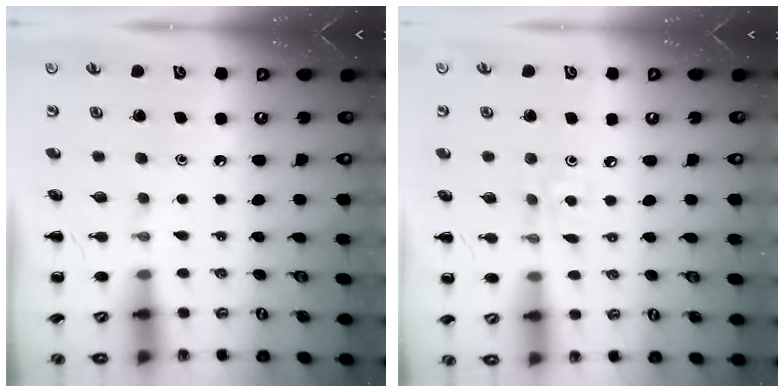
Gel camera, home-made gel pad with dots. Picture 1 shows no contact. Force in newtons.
{"total": 2.1, "press": 2.0, "slide": 0.6}